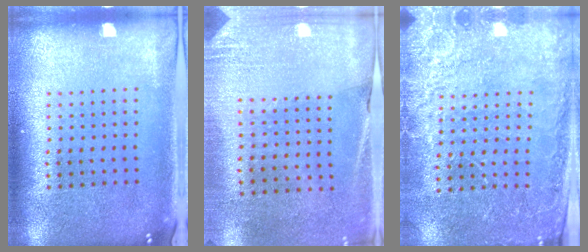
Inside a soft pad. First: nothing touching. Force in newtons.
{"total": 2.6, "press": 2.3, "slide": 1.3}
{"total": 2.6, "press": 2.6, "slide": 0.3}